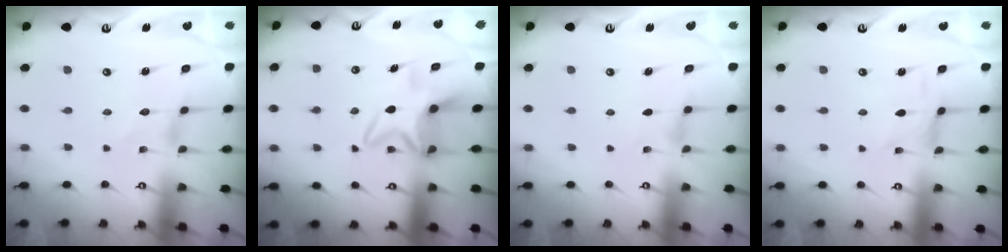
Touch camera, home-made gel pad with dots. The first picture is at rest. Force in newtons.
{"total": 6.4, "press": 6.4, "slide": 0.7}
{"total": 0.6, "press": 0.5, "slide": 0.2}
{"total": 0.8, "press": 0.8, "slide": 0.3}